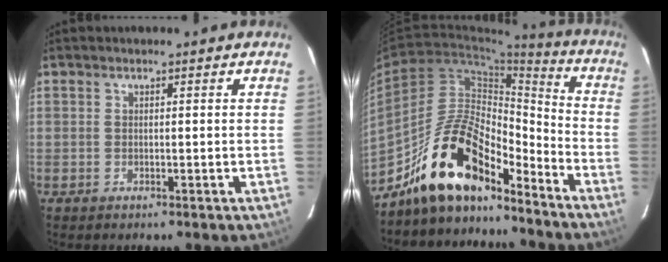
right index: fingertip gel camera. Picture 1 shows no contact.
{"total": 17.1, "force": [-13.5, 6.0, 8.7], "torque": [-0.162, 0.023, -0.241]}